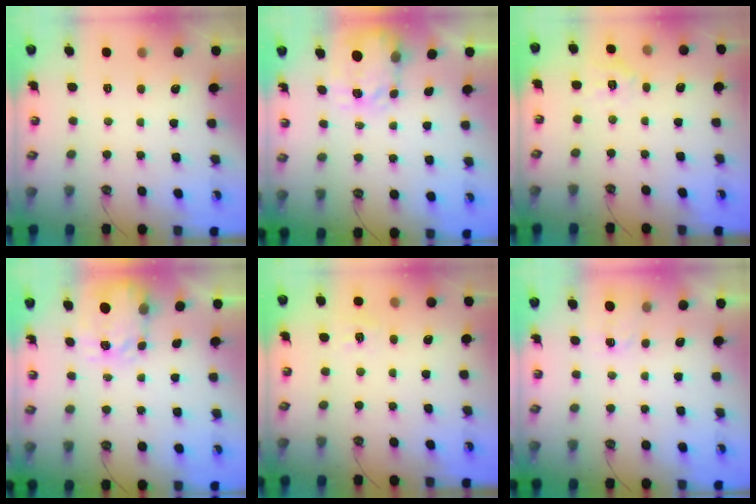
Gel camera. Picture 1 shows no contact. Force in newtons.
{"total": 3.7, "press": 3.7, "slide": 0.5}
{"total": 4.9, "press": 4.8, "slide": 0.3}
{"total": 3.7, "press": 3.7, "slide": 0.5}
{"total": 7.4, "press": 7.4, "slide": 0.6}
{"total": 1.8, "press": 1.8, "slide": 0.3}